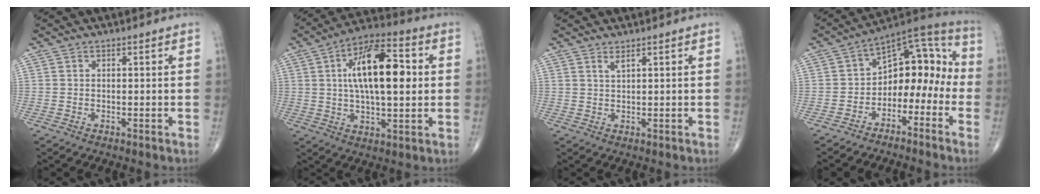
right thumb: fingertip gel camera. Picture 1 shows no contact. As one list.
[{"total": 17.7, "force": [2.8, 7.6, 15.7], "torque": [-0.250, 0.016, 0.040]}, {"total": 1.2, "force": [0.9, 0.1, 0.8], "torque": [-0.016, -0.006, 0.018]}, {"total": 13.4, "force": [-4.2, 9.0, 9.0], "torque": [-0.078, 0.094, -0.075]}]